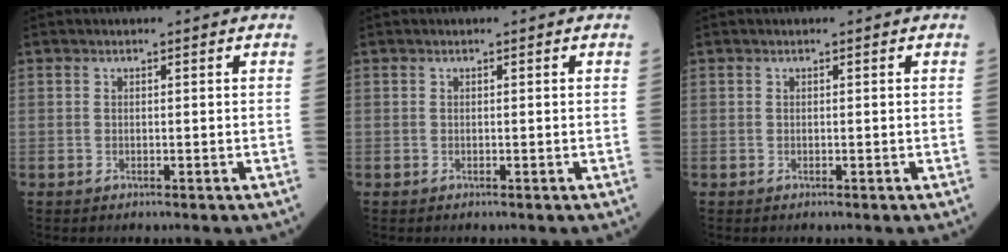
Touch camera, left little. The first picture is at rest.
{"total": 0.0}
{"total": 0.0}